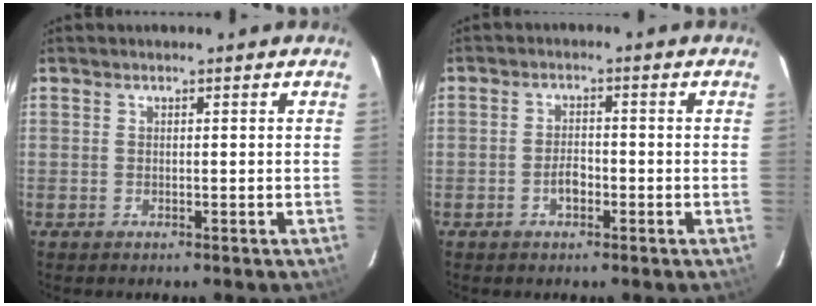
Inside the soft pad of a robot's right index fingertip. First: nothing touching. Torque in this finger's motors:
{"motor_torque": [0.73, 0.08, 0.37, 0.03]}